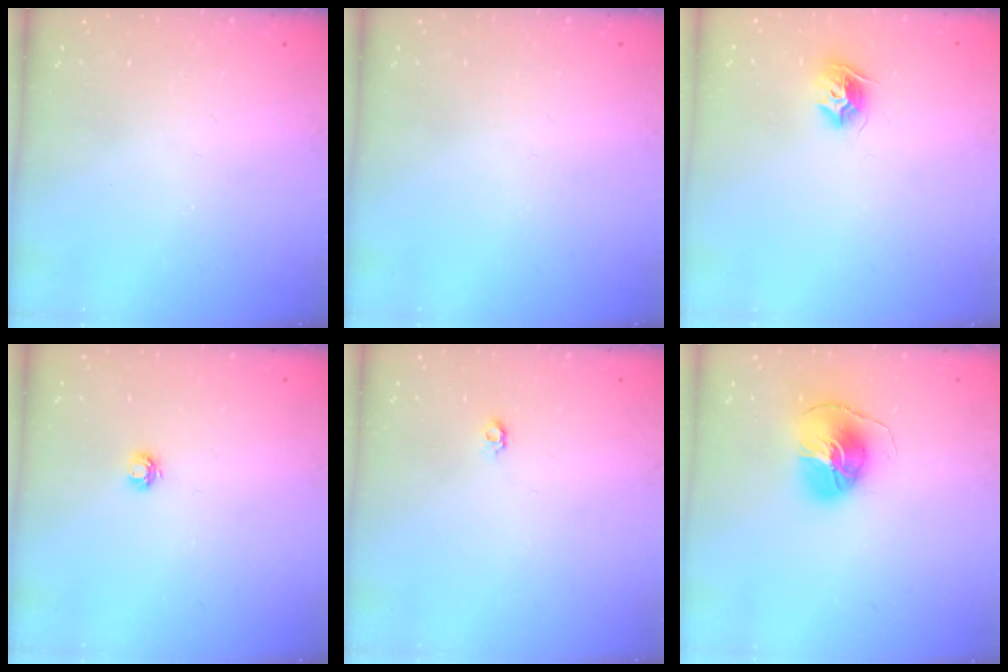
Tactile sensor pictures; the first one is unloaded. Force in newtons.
{"total": 0.0}
{"total": 8.7, "press": 8.6, "slide": 0.4}
{"total": 3.9, "press": 3.9, "slide": 0.5}
{"total": 4.0, "press": 4.0, "slide": 0.4}
{"total": 9.1, "press": 9.1, "slide": 0.5}